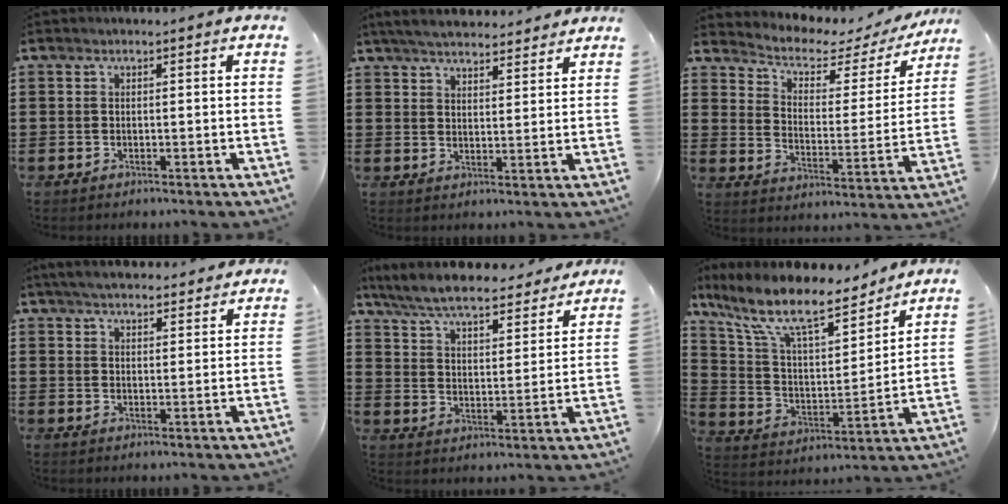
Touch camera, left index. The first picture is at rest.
{"total": 4.8, "force": [4.6, 0.8, 1.3], "torque": [-0.039, -0.012, 0.085]}
{"total": 4.1, "force": [3.2, 1.9, 1.8], "torque": [-0.056, -0.021, 0.046]}
{"total": 4.6, "force": [4.4, 0.5, 1.1], "torque": [-0.035, -0.012, 0.082]}
{"total": 7.7, "force": [7.2, 0.7, 2.8], "torque": [-0.084, -0.042, 0.127]}
{"total": 12.3, "force": [9.8, 2.7, 7.0], "torque": [-0.174, -0.054, 0.169]}